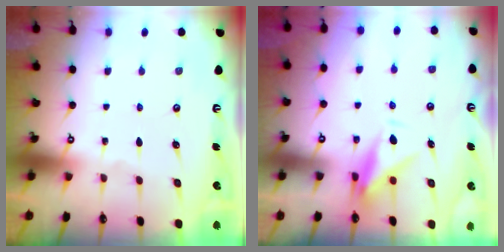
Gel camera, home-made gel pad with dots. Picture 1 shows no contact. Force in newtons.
{"total": 9.3, "press": 9.2, "slide": 1.3}